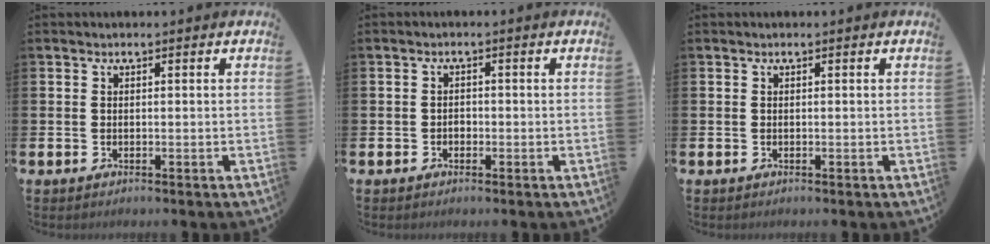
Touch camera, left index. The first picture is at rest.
{"total": 1.1, "force": [-0.5, 0.8, 0.4], "torque": [-0.008, 0.003, -0.012]}
{"total": 0.0}